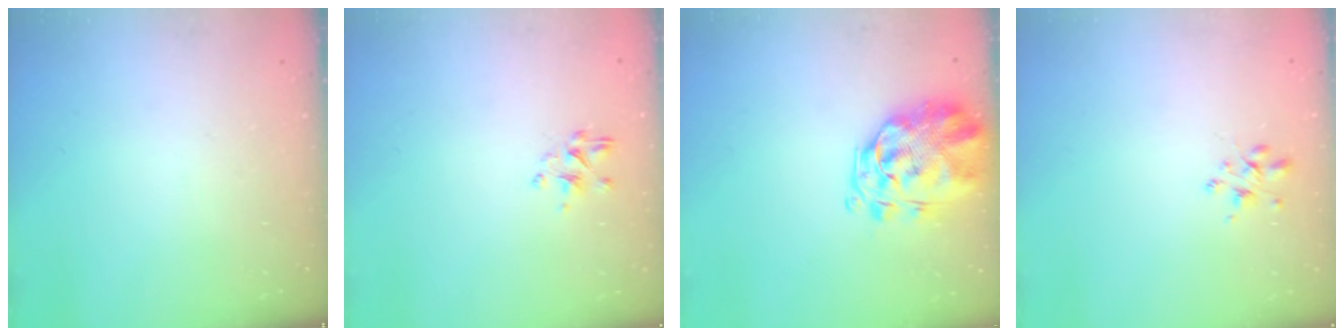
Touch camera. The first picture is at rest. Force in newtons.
{"total": 2.3, "press": 2.1, "slide": 1.0}
{"total": 3.8, "press": 3.6, "slide": 1.2}
{"total": 2.6, "press": 2.6, "slide": 0.4}